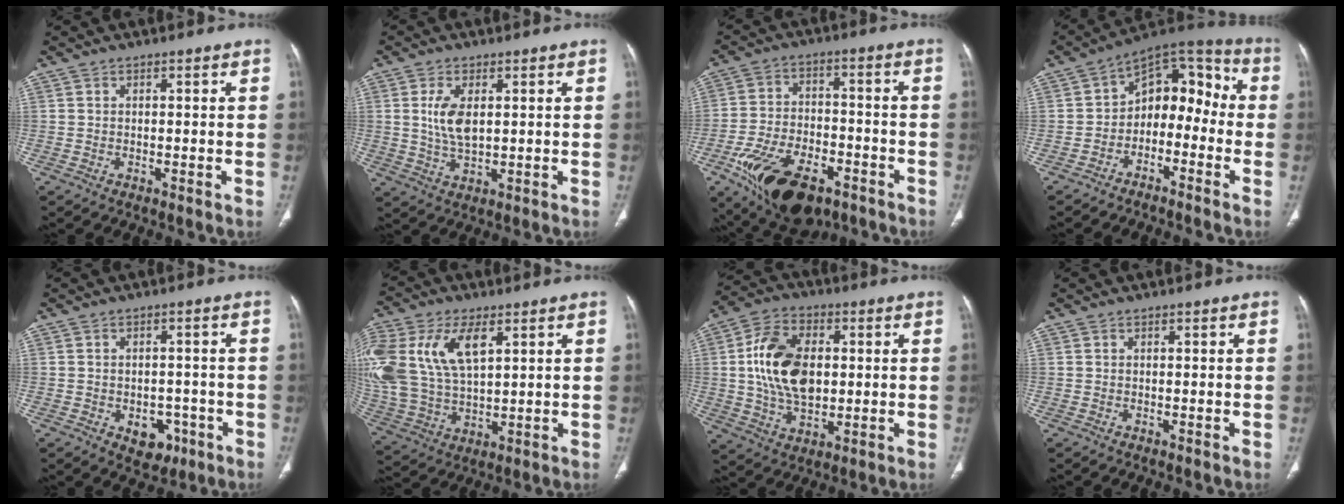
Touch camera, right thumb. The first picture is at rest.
{"total": 6.4, "force": [1.3, 3.2, 5.4], "torque": [-0.110, -0.007, 0.028]}
{"total": 18.6, "force": [-10.1, 9.8, 12.2], "torque": [-0.208, 0.037, -0.158]}
{"total": 12.4, "force": [-3.1, 8.6, 8.4], "torque": [-0.077, 0.073, -0.063]}
{"total": 5.8, "force": [-2.4, 4.2, 3.2], "torque": [-0.017, 0.016, -0.022]}
{"total": 21.7, "force": [7.2, 12.4, 16.3], "torque": [-0.383, 0.003, 0.142]}
{"total": 15.3, "force": [1.4, 9.7, 11.8], "torque": [-0.200, 0.006, 0.026]}
{"total": 0.0}